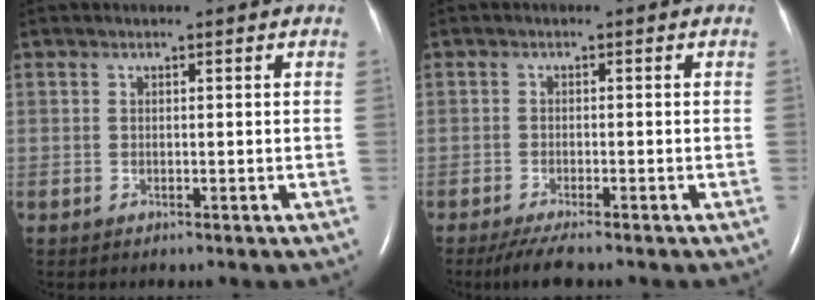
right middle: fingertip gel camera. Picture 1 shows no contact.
{"total": 4.3, "force": [-3.4, 0.4, 2.7], "torque": [-0.050, -0.011, -0.057]}